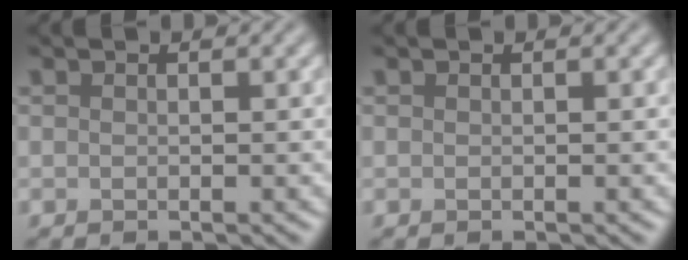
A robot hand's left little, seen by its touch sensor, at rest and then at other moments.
{"total": 0.0}